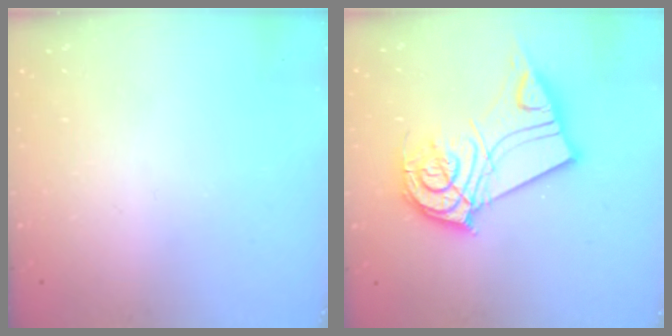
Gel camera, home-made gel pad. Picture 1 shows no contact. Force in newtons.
{"total": 15.9, "press": 15.8, "slide": 1.8}